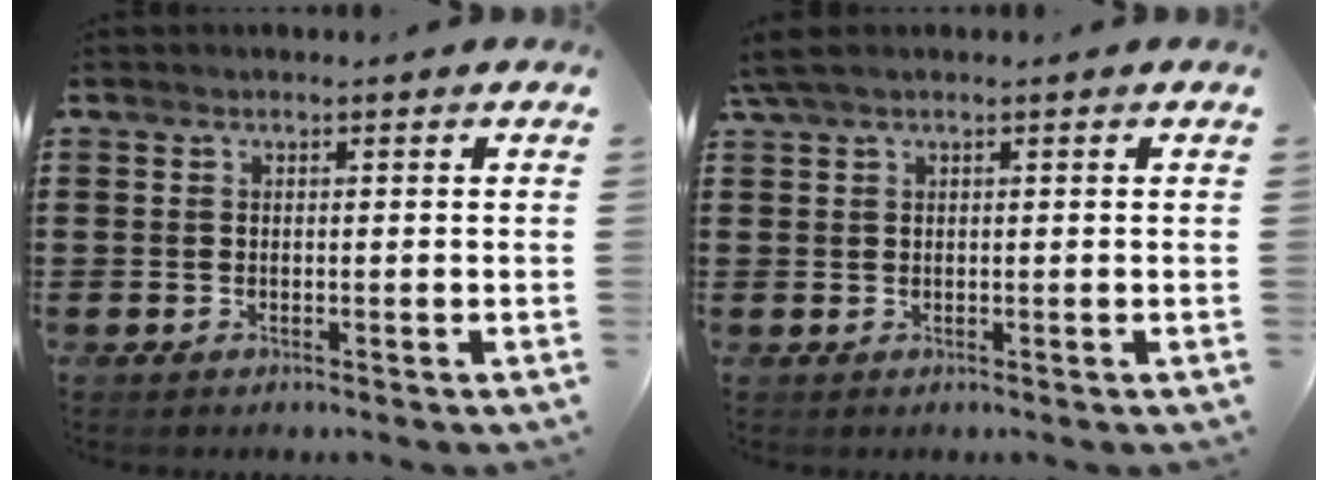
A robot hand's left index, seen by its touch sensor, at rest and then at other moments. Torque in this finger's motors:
{"motor_torque": [0.54, -0.60, 0.45, 0.20]}